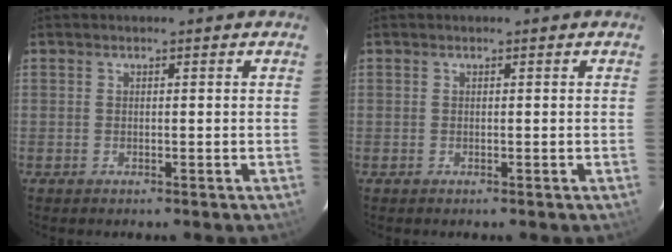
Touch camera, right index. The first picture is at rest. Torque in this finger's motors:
{"motor_torque": [0.00, 0.00, 0.00, 0.00]}